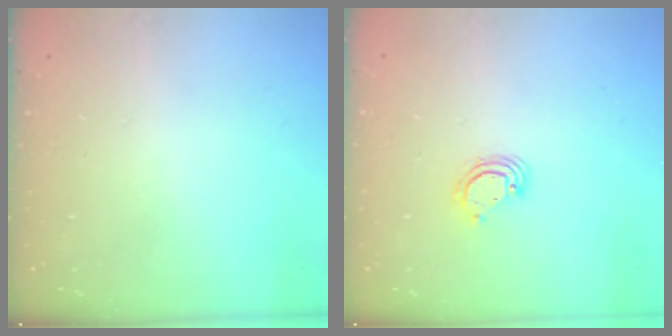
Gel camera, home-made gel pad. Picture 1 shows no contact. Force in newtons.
{"total": 3.8, "press": 3.8, "slide": 0.1}